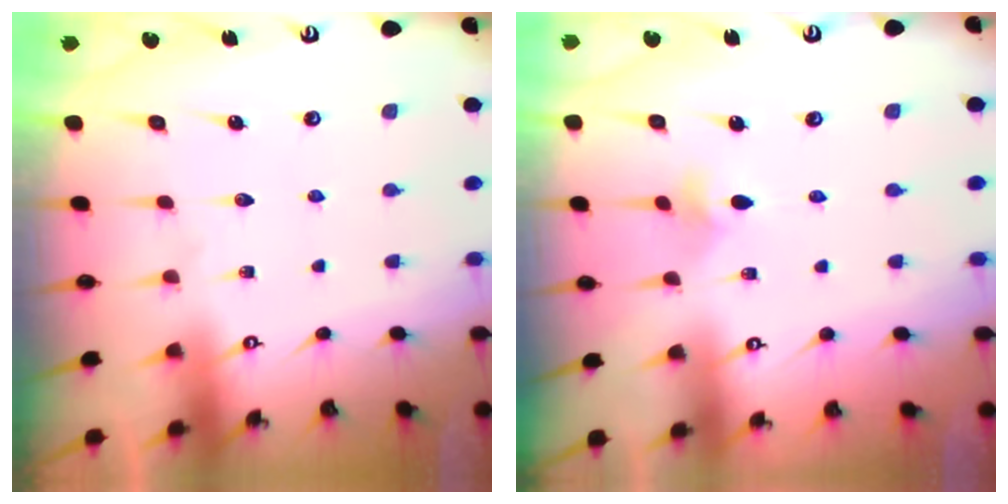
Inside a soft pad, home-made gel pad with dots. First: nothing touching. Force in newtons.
{"total": 2.7, "press": 2.6, "slide": 0.5}